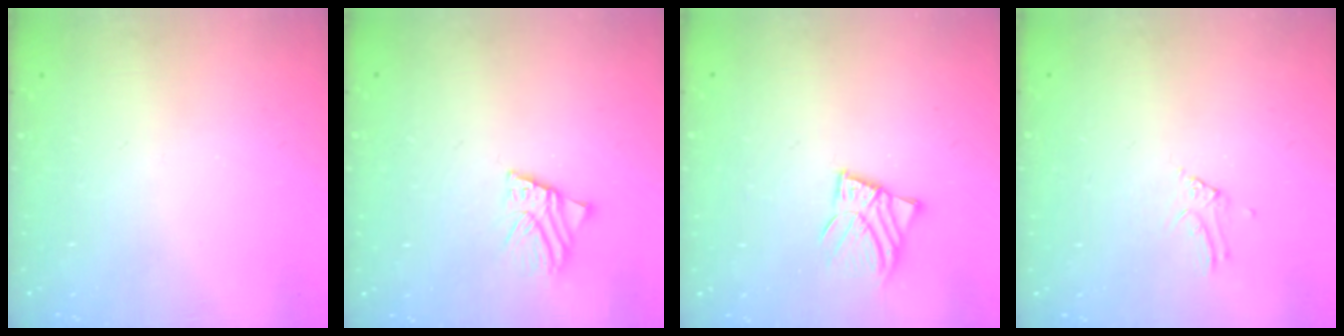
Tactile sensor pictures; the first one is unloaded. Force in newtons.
{"total": 3.8, "press": 3.7, "slide": 0.5}
{"total": 5.2, "press": 5.2, "slide": 0.6}
{"total": 2.9, "press": 2.9, "slide": 0.3}